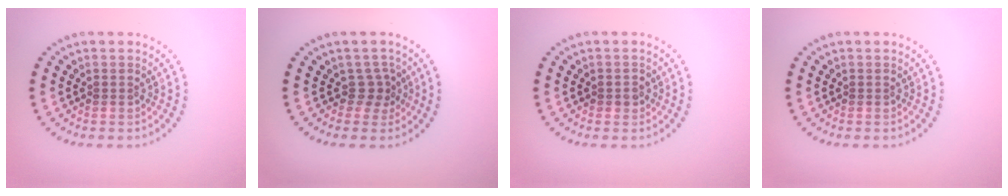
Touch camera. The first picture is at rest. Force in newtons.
{"total": 2.0, "press": 1.3, "slide": 1.5}
{"total": 1.1, "press": 1.0, "slide": 0.4}
{"total": 0.0}